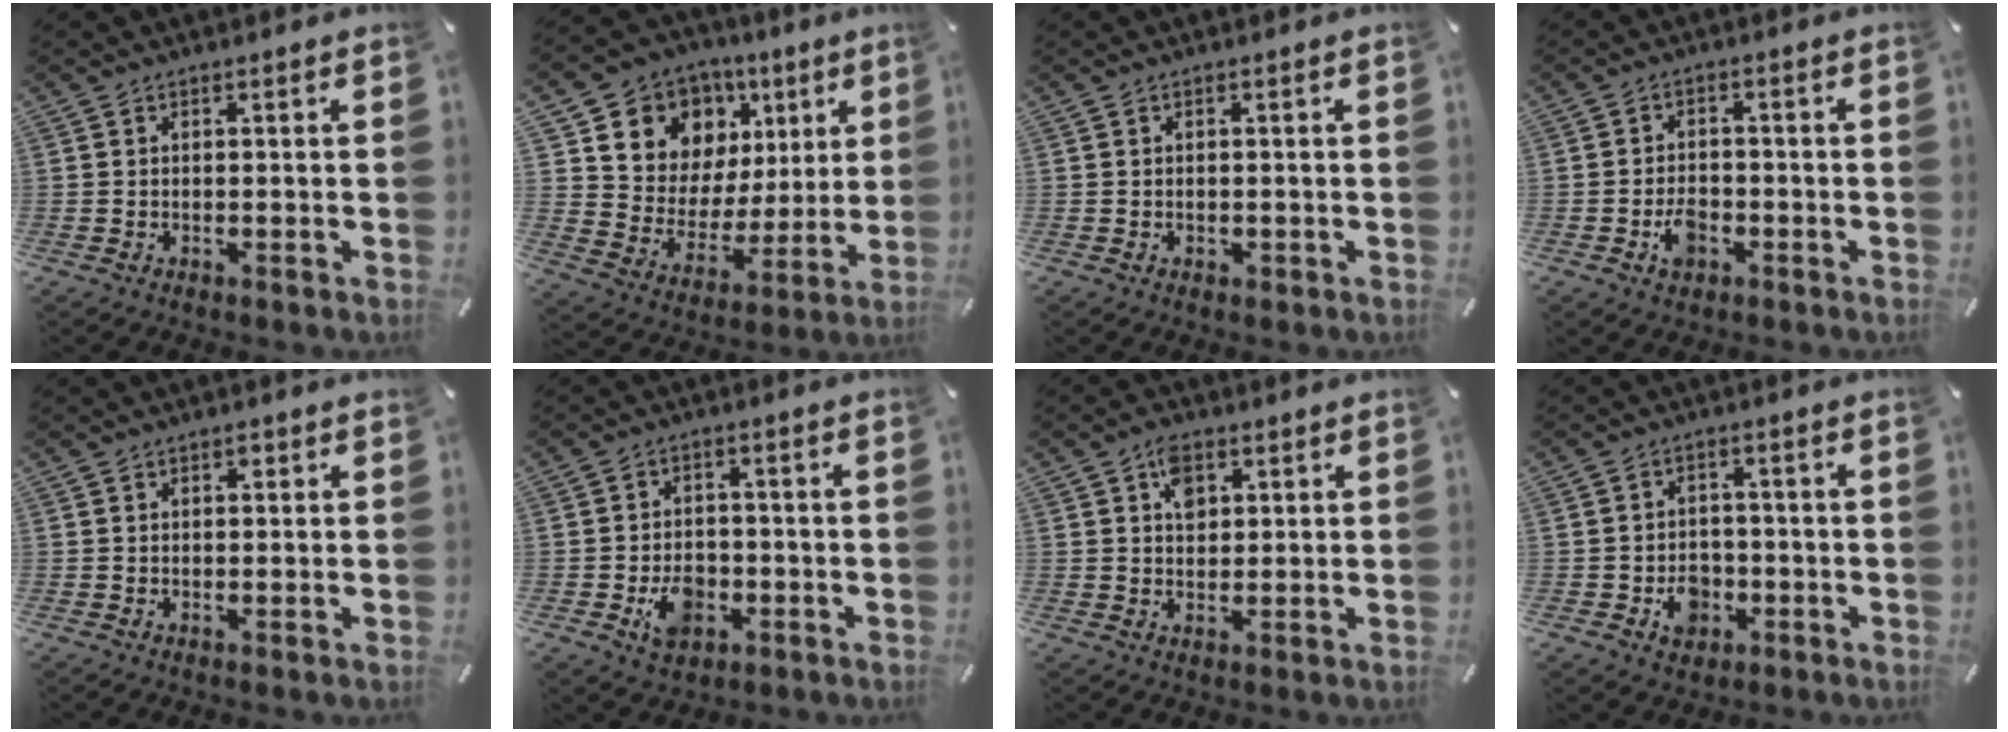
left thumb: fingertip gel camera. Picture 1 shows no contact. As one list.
[{"total": 11.6, "force": [5.8, 10.0, 1.4], "torque": [-0.034, -0.056, 0.118]}, {"total": 0.6, "force": [-0.1, 0.6, 0.2], "torque": [-0.003, 0.004, -0.003]}, {"total": 4.8, "force": [-2.1, 3.2, 2.9], "torque": [-0.044, 0.007, -0.038]}, {"total": 1.2, "force": [0.5, 0.9, 0.6], "torque": [-0.005, 0.001, 0.008]}, {"total": 7.5, "force": [-2.4, 5.6, 4.3], "torque": [-0.072, 0.007, -0.042]}, {"total": 5.3, "force": [2.0, 4.0, 2.9], "torque": [-0.043, -0.002, 0.031]}, {"total": 6.4, "force": [-2.0, 5.4, 2.8], "torque": [-0.035, 0.009, -0.034]}]